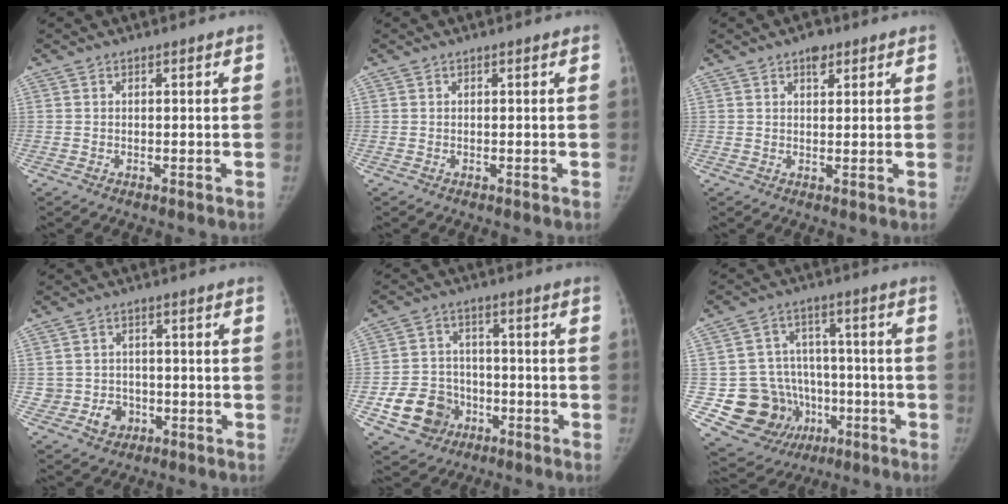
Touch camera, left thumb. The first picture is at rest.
{"total": 0.0}
{"total": 2.9, "force": [1.8, 1.6, 1.6], "torque": [-0.012, -0.007, 0.026]}
{"total": 5.3, "force": [-1.7, 4.8, 1.5], "torque": [0.004, 0.011, -0.020]}
{"total": 10.7, "force": [-4.1, 9.1, 3.7], "torque": [-0.040, 0.027, -0.061]}
{"total": 16.9, "force": [-4.4, 15.1, 6.0], "torque": [-0.077, 0.062, -0.051]}